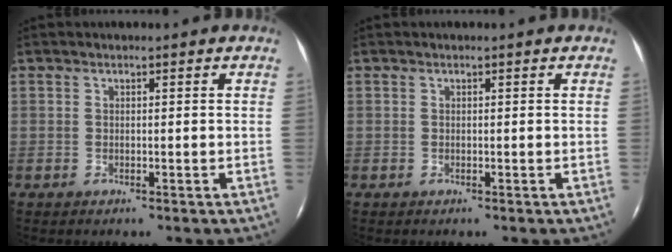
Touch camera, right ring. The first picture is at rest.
{"total": 0.0}